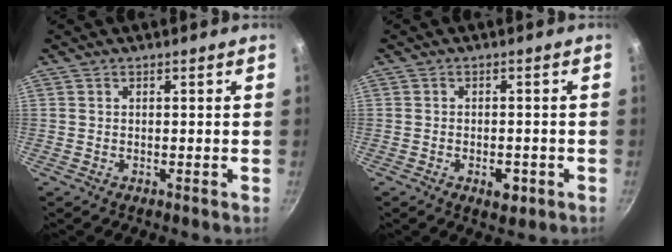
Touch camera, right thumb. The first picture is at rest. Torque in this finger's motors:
{"motor_torque": [-0.21, 0.15, -0.13, 0.06, 0.00]}